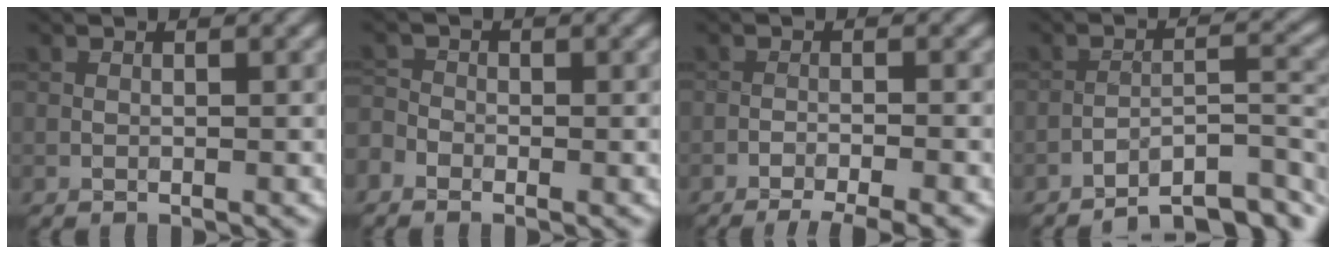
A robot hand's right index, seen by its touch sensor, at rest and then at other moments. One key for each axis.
{"total": 1.6, "fx": -1.2, "fy": 0.9, "fz": 0.6, "tx": -0.014, "ty": 0.000, "tz": -0.028}
{"total": 5.5, "fx": -4.5, "fy": 1.0, "fz": 3.0, "tx": -0.047, "ty": -0.003, "tz": -0.066}
{"total": 7.5, "fx": -6.4, "fy": 1.5, "fz": 3.7, "tx": -0.045, "ty": 0.009, "tz": -0.103}